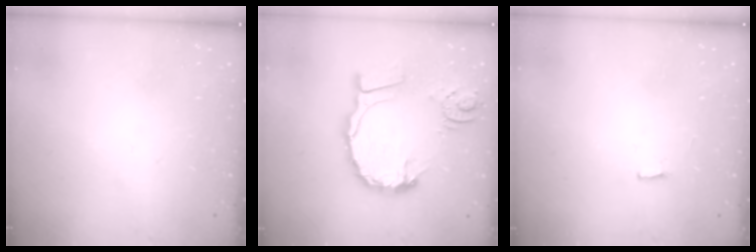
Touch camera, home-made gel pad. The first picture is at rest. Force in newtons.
{"total": 15.5, "press": 15.4, "slide": 1.9}
{"total": 0.0}